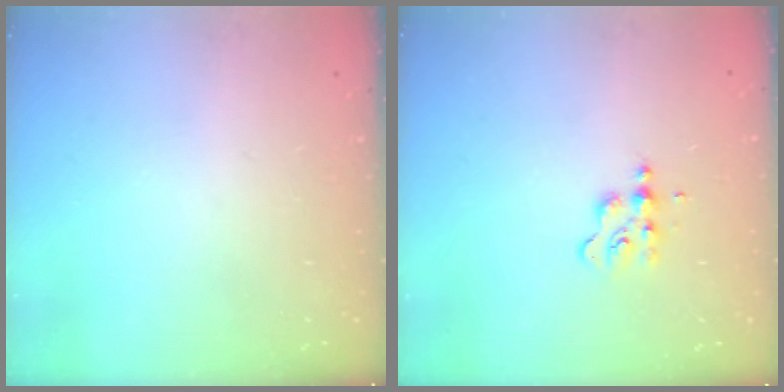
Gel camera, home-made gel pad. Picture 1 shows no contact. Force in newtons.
{"total": 3.5, "press": 3.5, "slide": 0.5}